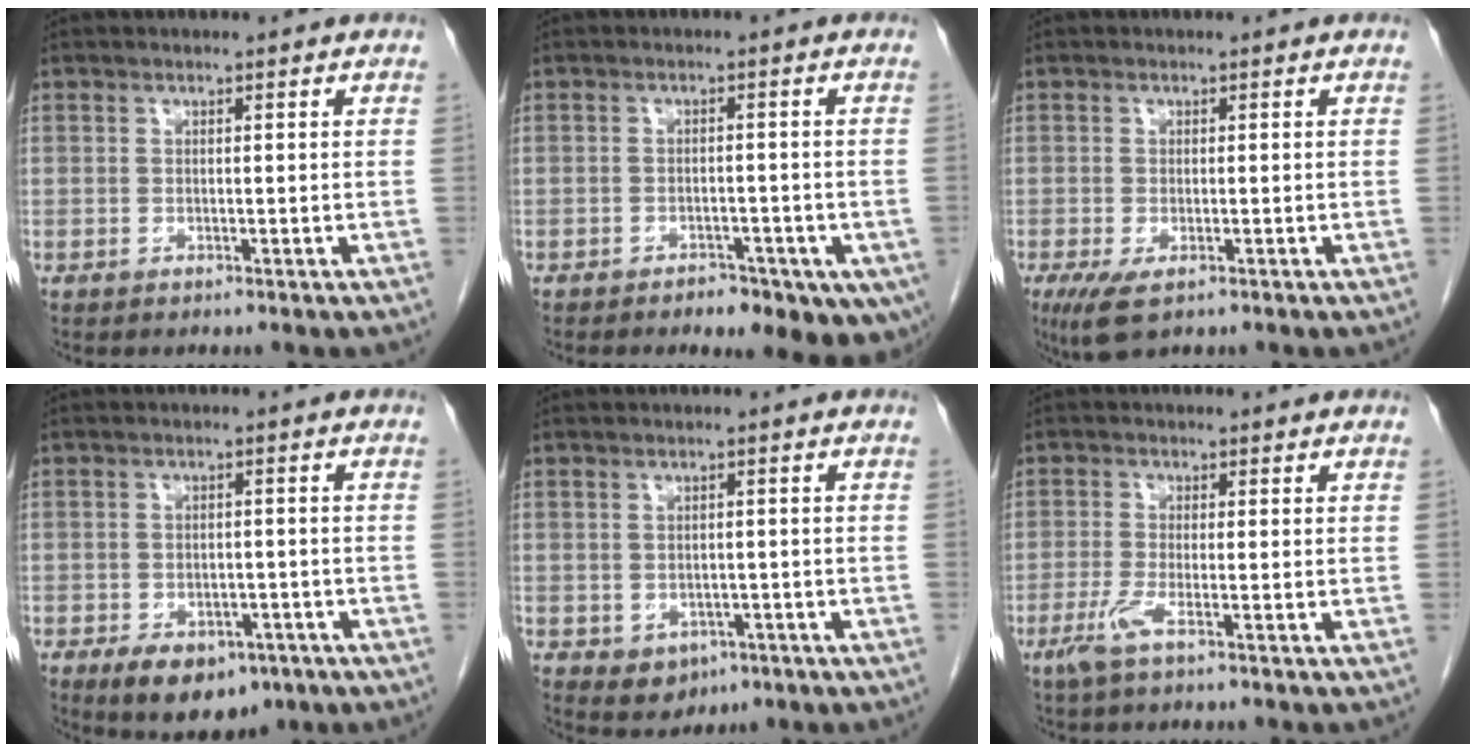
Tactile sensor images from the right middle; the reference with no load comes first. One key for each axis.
{"total": 10.2, "fx": -6.2, "fy": 4.9, "fz": 6.6, "tx": -0.079, "ty": -0.001, "tz": -0.080}
{"total": 4.4, "fx": -2.4, "fy": 1.6, "fz": 3.3, "tx": -0.065, "ty": -0.013, "tz": -0.038}
{"total": 9.4, "fx": -5.4, "fy": 5.5, "fz": 5.4, "tx": -0.077, "ty": 0.002, "tz": -0.072}
{"total": 4.0, "fx": -1.5, "fy": 3.2, "fz": 1.9, "tx": -0.023, "ty": 0.000, "tz": -0.005}
{"total": 3.1, "fx": -1.7, "fy": 0.0, "fz": 2.6, "tx": -0.059, "ty": -0.009, "tz": -0.039}